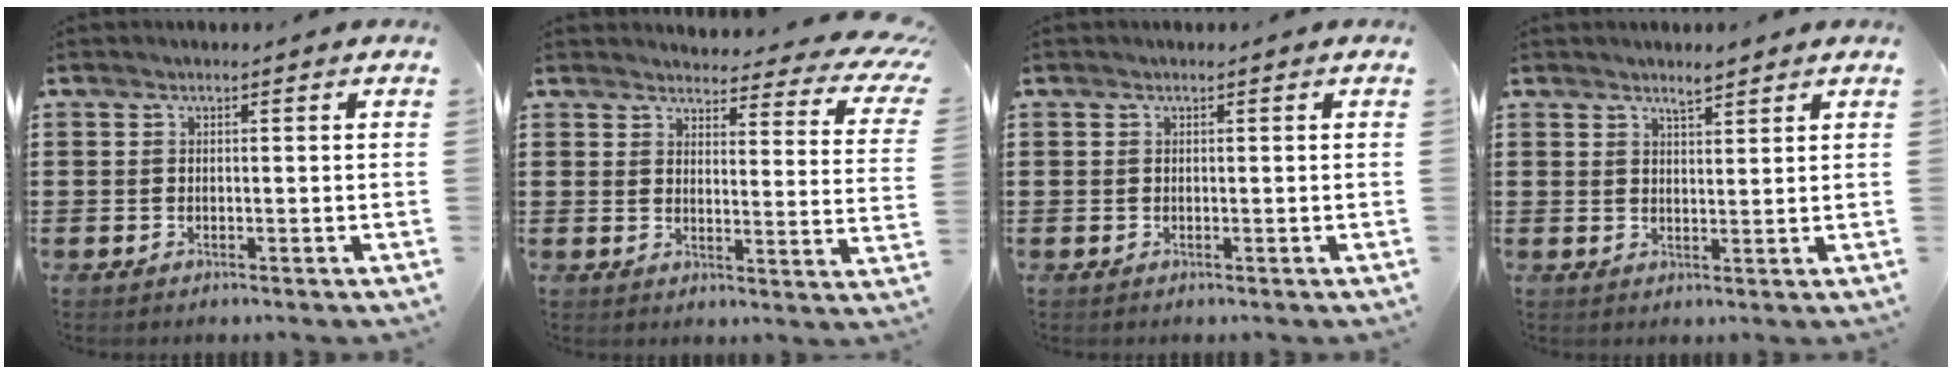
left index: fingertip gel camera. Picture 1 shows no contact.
{"total": 4.1, "force": [3.7, 0.8, 1.6], "torque": [-0.036, -0.031, 0.058]}
{"total": 0.0}
{"total": 2.7, "force": [2.4, 0.3, 1.2], "torque": [-0.019, -0.002, 0.042]}